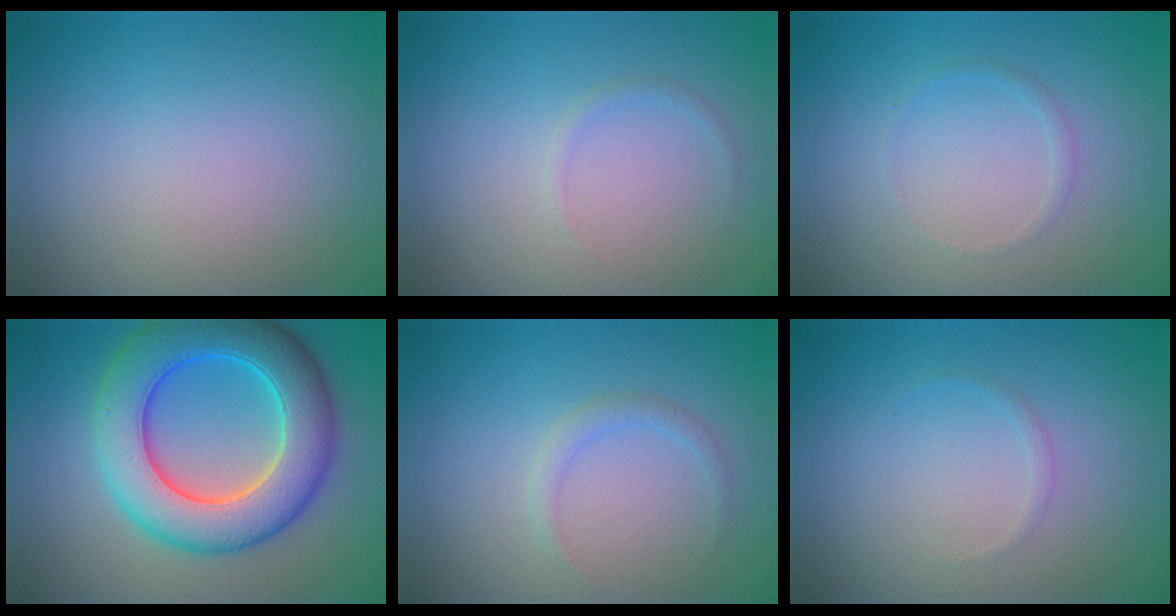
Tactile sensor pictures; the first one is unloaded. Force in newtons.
{"total": 0.7, "press": 0.7, "slide": 0.1}
{"total": 0.7, "press": 0.7, "slide": 0.0}
{"total": 9.4, "press": 9.4, "slide": 0.3}
{"total": 1.0, "press": 1.0, "slide": 0.0}
{"total": 0.5, "press": 0.5, "slide": 0.0}